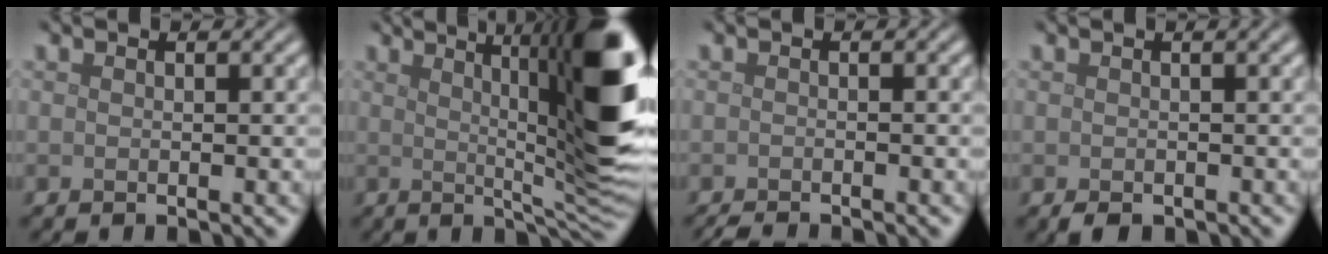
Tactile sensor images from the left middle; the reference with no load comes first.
{"total": 15.1, "force": [3.5, 3.9, 14.1], "torque": [-0.153, 0.018, 0.050]}
{"total": 1.6, "force": [-1.5, 0.2, 0.5], "torque": [-0.005, -0.003, -0.027]}
{"total": 1.6, "force": [-0.8, 0.7, 1.2], "torque": [-0.022, -0.006, -0.011]}